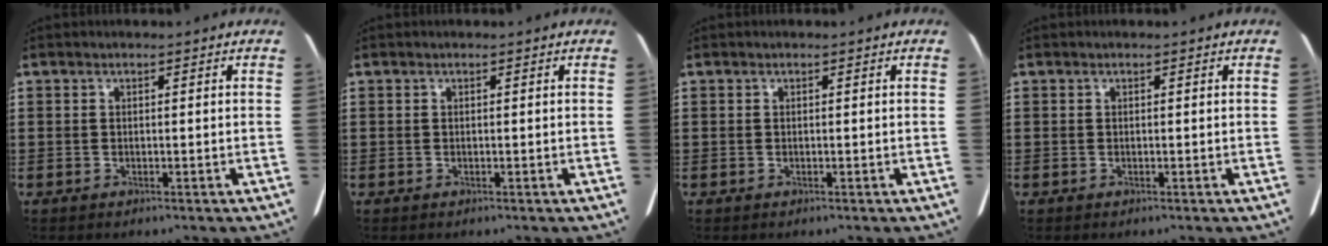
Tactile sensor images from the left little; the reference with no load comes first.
{"total": 0.0}
{"total": 0.0}
{"total": 0.0}